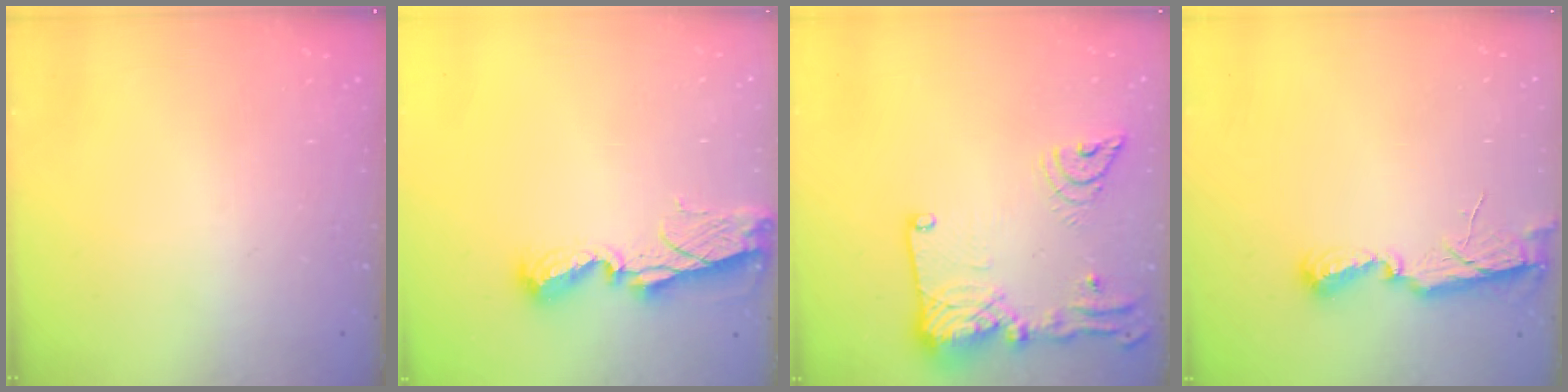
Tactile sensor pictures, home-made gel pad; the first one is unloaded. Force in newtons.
{"total": 8.4, "press": 8.4, "slide": 1.1}
{"total": 20.1, "press": 19.9, "slide": 2.3}
{"total": 7.0, "press": 7.0, "slide": 0.5}